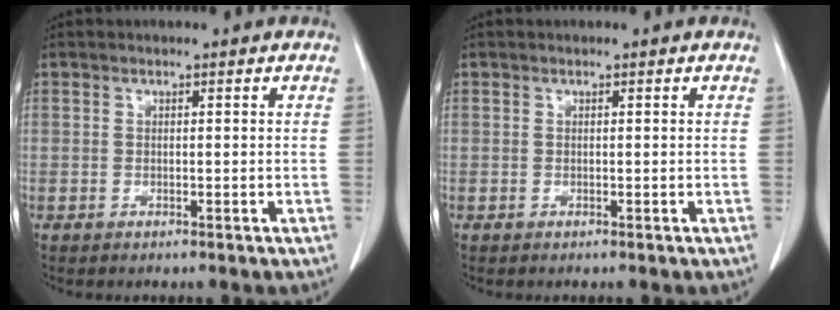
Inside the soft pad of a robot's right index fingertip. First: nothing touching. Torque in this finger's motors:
{"motor_torque": [0.00, 0.00, 0.00, 0.00]}